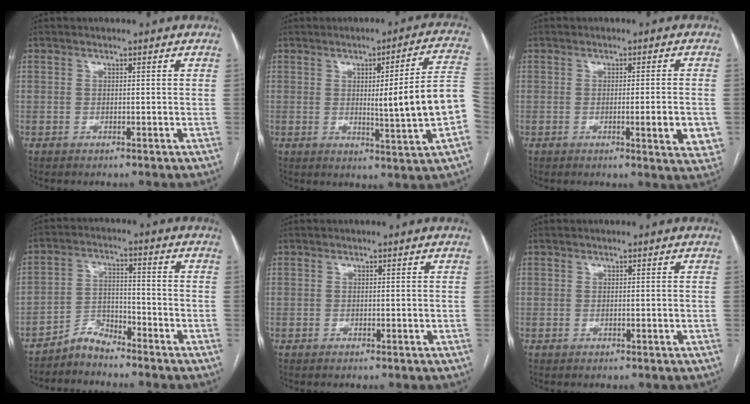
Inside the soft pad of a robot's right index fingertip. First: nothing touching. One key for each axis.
{"total": 12.4, "fx": -1.2, "fy": -0.6, "fz": 12.4, "tx": -0.158, "ty": 0.004, "tz": -0.016}
{"total": 6.0, "fx": -1.6, "fy": 0.7, "fz": 5.7, "tx": -0.066, "ty": -0.007, "tz": -0.019}
{"total": 4.4, "fx": -4.2, "fy": 1.1, "fz": 0.2, "tx": 0.001, "ty": 0.001, "tz": -0.079}
{"total": 0.0}
{"total": 0.0}